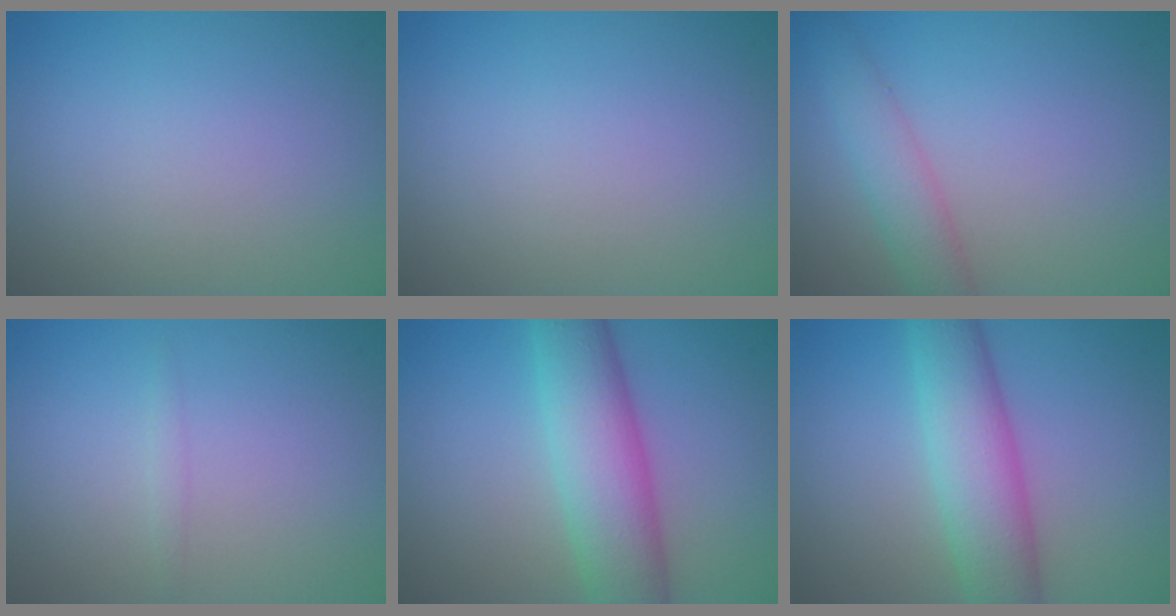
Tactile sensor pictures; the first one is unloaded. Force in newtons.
{"total": 0.0}
{"total": 3.3, "press": 3.3, "slide": 0.1}
{"total": 0.7, "press": 0.7, "slide": 0.0}
{"total": 7.8, "press": 7.8, "slide": 0.2}
{"total": 6.5, "press": 6.5, "slide": 0.1}